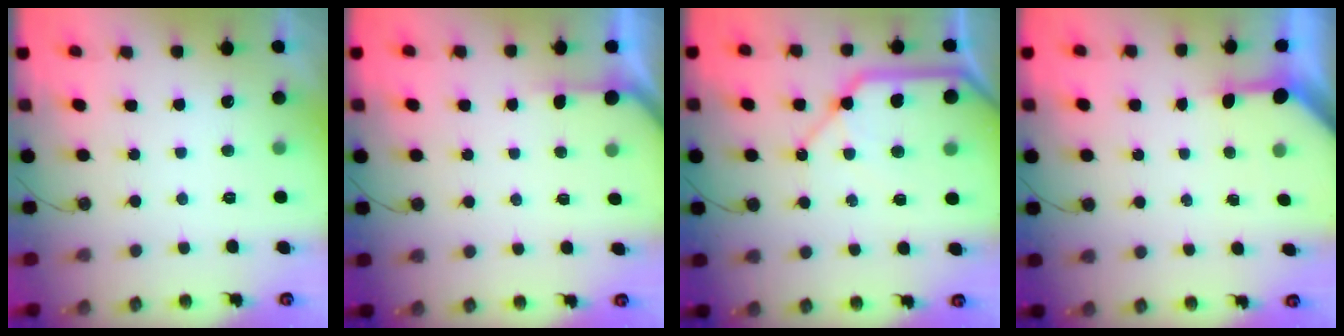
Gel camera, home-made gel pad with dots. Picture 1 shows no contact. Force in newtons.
{"total": 2.5, "press": 2.5, "slide": 0.2}
{"total": 15.7, "press": 15.5, "slide": 2.1}
{"total": 3.3, "press": 3.3, "slide": 0.3}